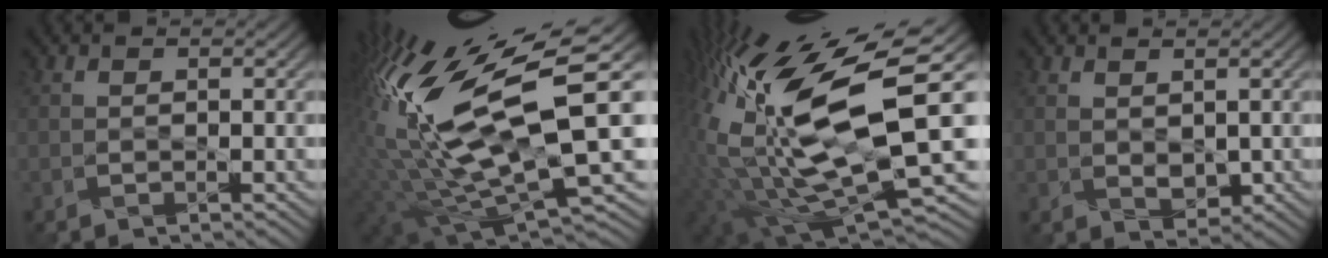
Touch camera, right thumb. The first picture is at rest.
{"total": 18.2, "force": [4.5, 6.6, 16.4], "torque": [-0.353, 0.001, 0.081]}
{"total": 19.2, "force": [3.1, 8.5, 16.9], "torque": [-0.381, -0.038, 0.073]}
{"total": 1.8, "force": [0.5, 1.0, 1.5], "torque": [-0.032, -0.004, 0.016]}